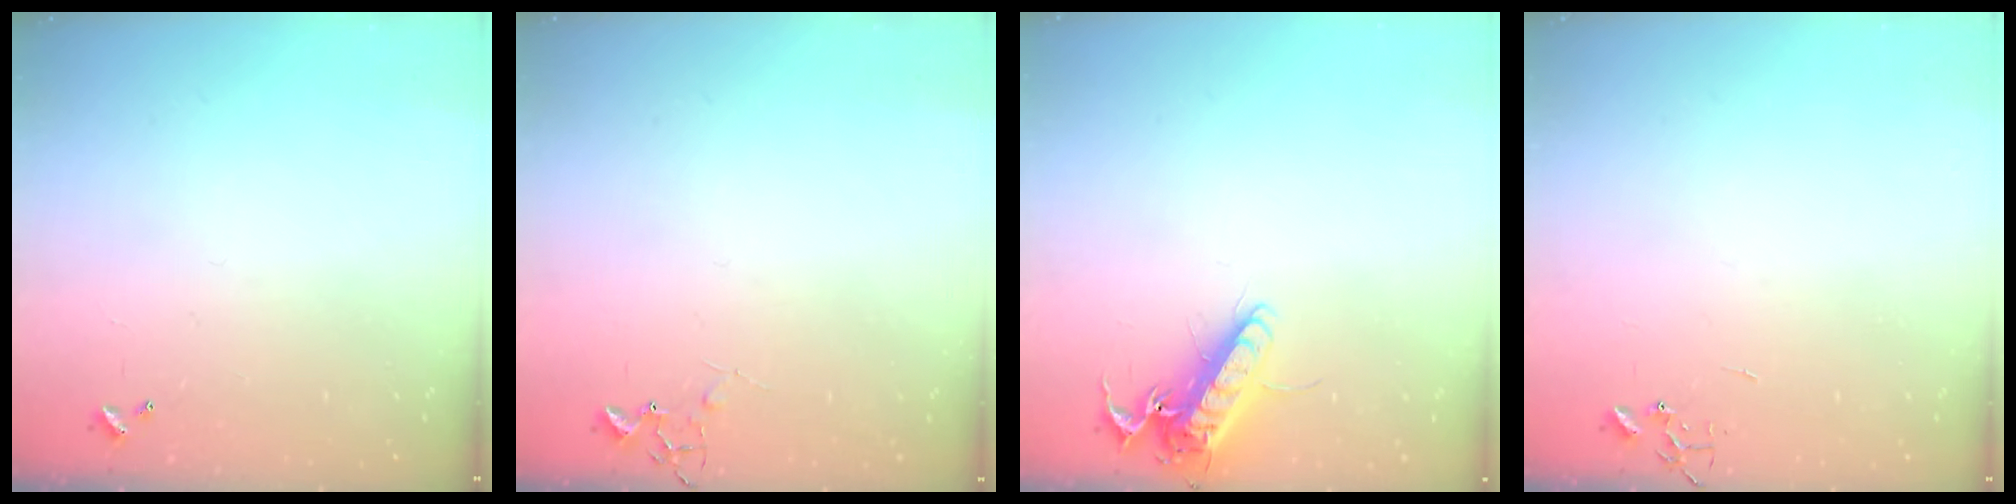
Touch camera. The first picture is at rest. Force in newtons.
{"total": 5.4, "press": 5.3, "slide": 0.8}
{"total": 12.8, "press": 12.6, "slide": 2.4}
{"total": 0.0}